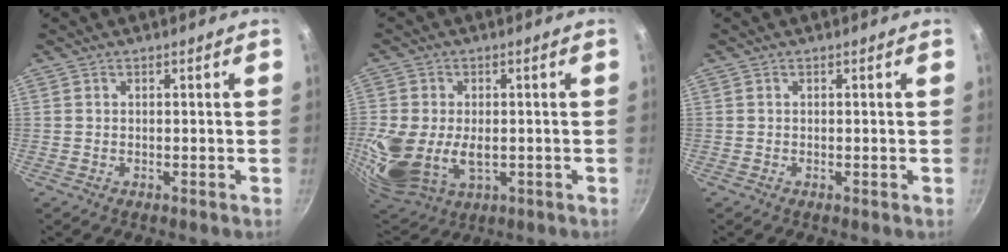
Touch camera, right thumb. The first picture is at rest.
{"total": 14.8, "force": [-1.5, 9.8, 11.0], "torque": [-0.239, -0.014, -0.014]}
{"total": 0.0}